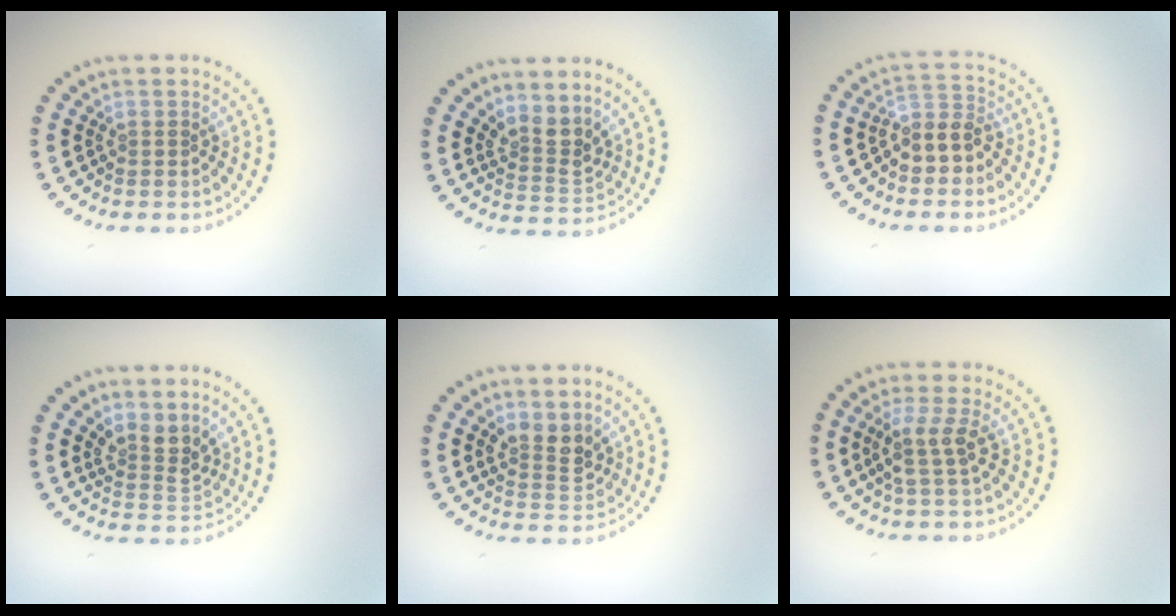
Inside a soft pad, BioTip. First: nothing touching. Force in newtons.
{"total": 2.7, "press": 2.0, "slide": 1.9}
{"total": 3.3, "press": 2.8, "slide": 1.6}
{"total": 2.7, "press": 1.9, "slide": 1.8}
{"total": 2.9, "press": 2.6, "slide": 1.3}
{"total": 2.5, "press": 2.0, "slide": 1.6}